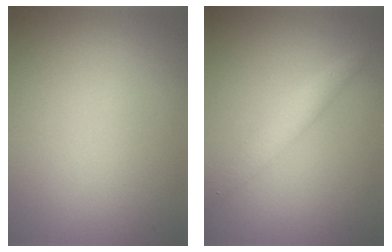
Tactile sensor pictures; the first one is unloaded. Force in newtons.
{"total": 2.4, "press": 2.4, "slide": 0.1}